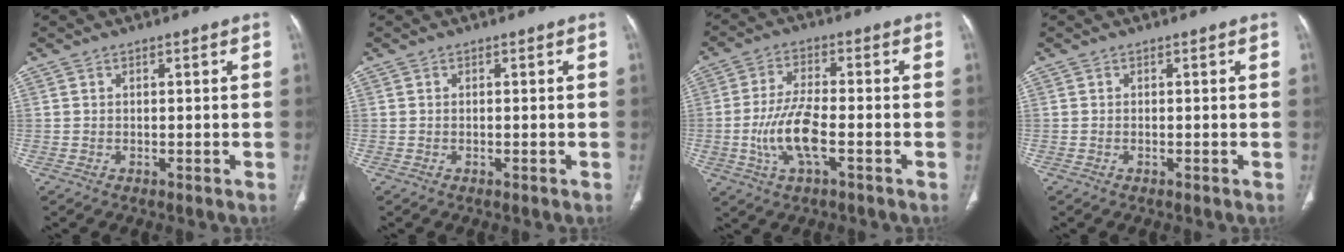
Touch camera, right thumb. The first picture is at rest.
{"total": 0.0}
{"total": 9.3, "force": [-2.5, 3.2, 8.4], "torque": [-0.178, 0.012, -0.048]}
{"total": 0.0}